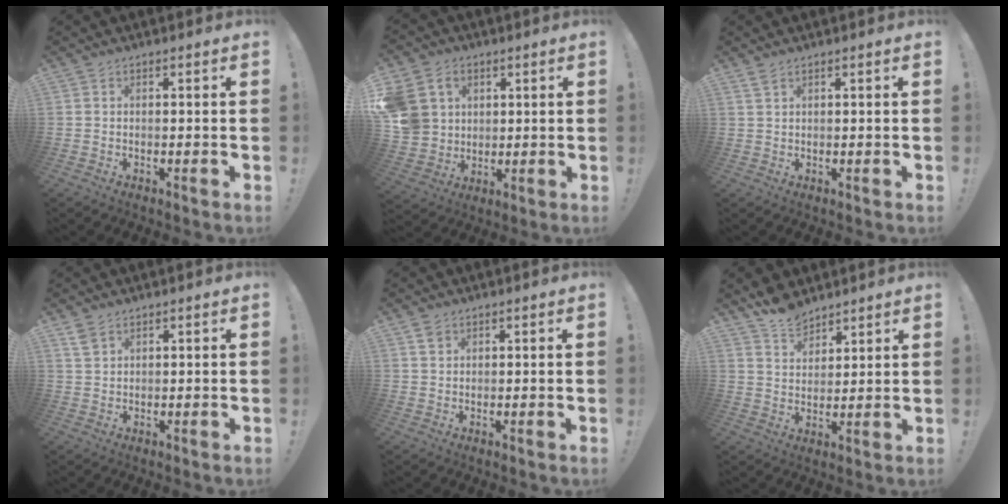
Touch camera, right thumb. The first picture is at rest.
{"total": 12.1, "force": [3.8, 10.5, 4.5], "torque": [-0.095, -0.011, 0.085]}
{"total": 1.9, "force": [1.4, 0.7, 1.0], "torque": [-0.018, -0.003, 0.026]}
{"total": 3.3, "force": [2.4, 1.7, 1.6], "torque": [-0.029, -0.011, 0.046]}
{"total": 2.2, "force": [1.4, 1.6, 0.6], "torque": [0.005, -0.011, 0.024]}
{"total": 7.8, "force": [6.9, 3.3, 1.5], "torque": [-0.037, -0.049, 0.134]}